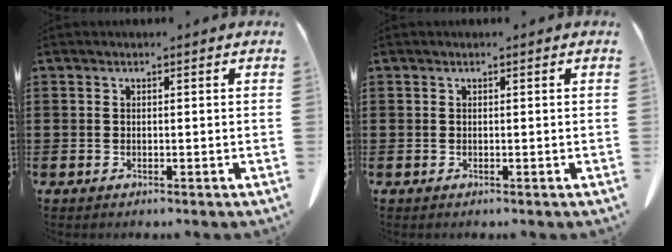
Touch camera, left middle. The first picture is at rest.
{"total": 0.0}